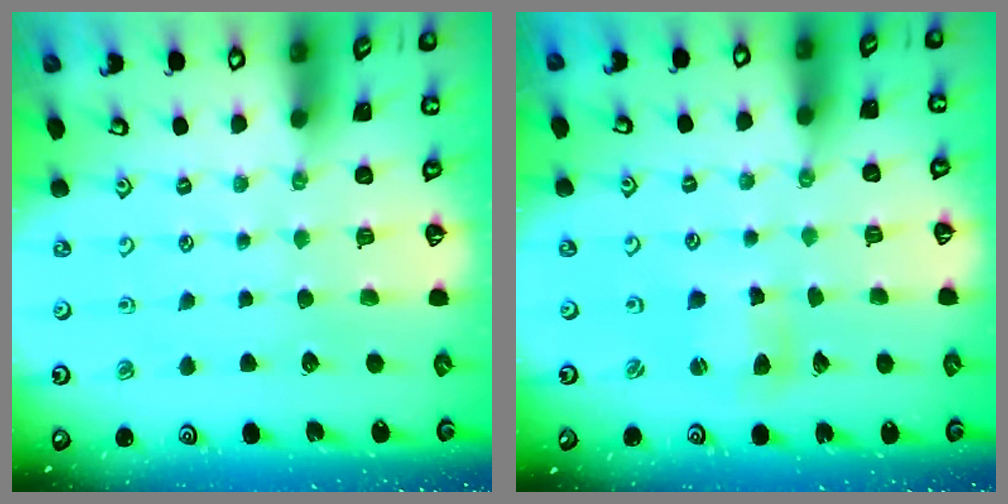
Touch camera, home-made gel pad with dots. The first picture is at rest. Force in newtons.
{"total": 3.7, "press": 3.7, "slide": 0.5}